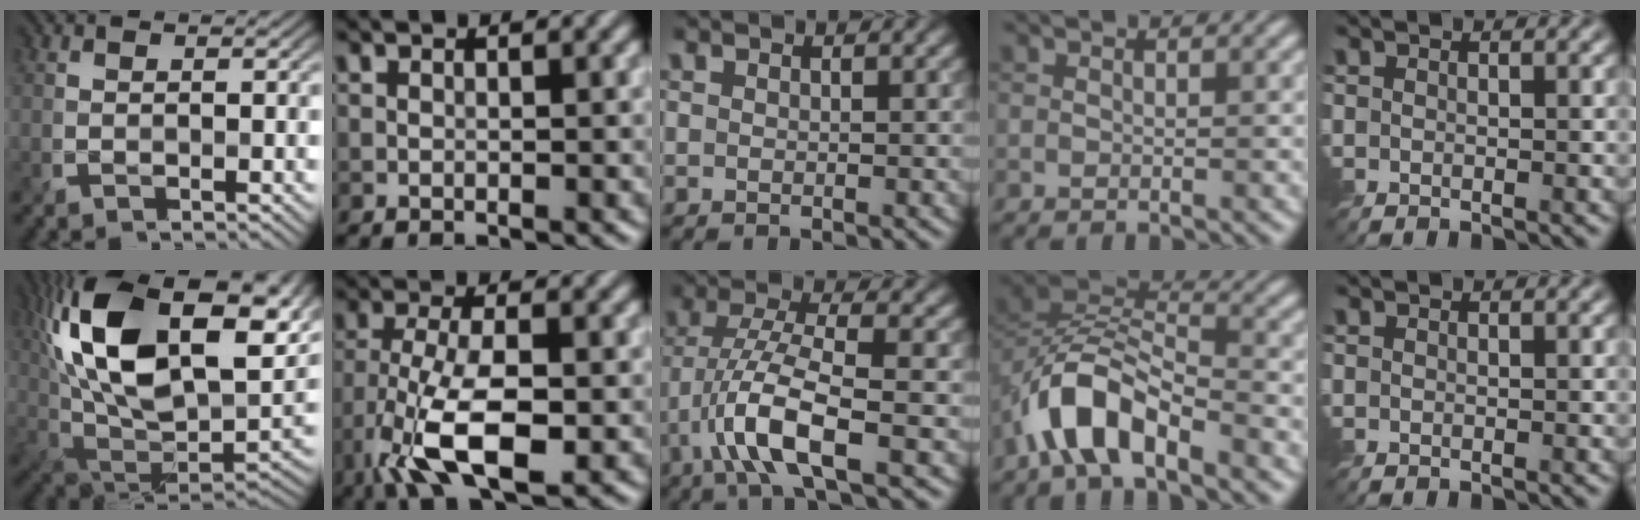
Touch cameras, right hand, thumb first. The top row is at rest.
{"thumb": {"total": 21.4, "force": [7.2, 12.5, 15.8], "torque": [-0.340, 0.019, 0.135]}, "index": {"total": 9.1, "force": [-3.5, 3.6, 7.6], "torque": [-0.163, -0.004, -0.066]}, "middle": {"total": 6.6, "force": [-2.7, 1.7, 5.8], "torque": [-0.114, 0.005, -0.059]}, "ring": {"total": 7.0, "force": [-4.2, 3.1, 4.7], "torque": [-0.083, 0.006, -0.086]}}